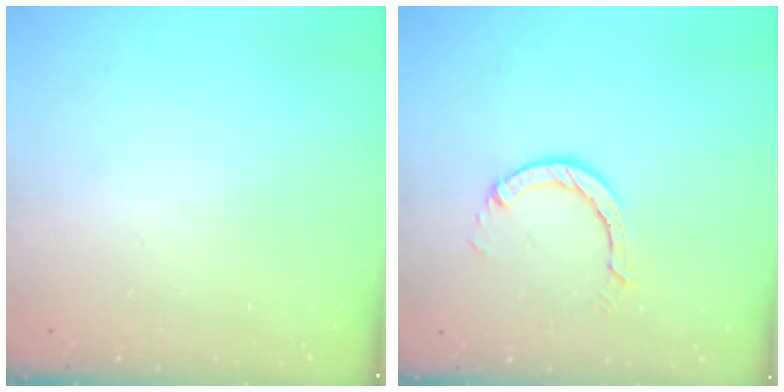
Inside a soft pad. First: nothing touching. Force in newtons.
{"total": 3.8, "press": 3.8, "slide": 0.5}